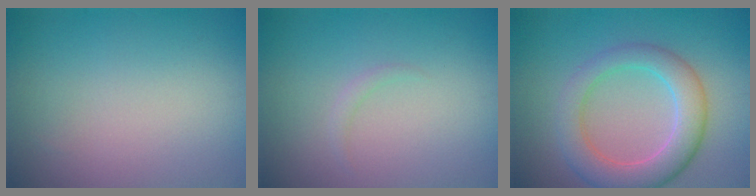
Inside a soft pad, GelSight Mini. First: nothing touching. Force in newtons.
{"total": 0.7, "press": 0.7, "slide": 0.1}
{"total": 5.6, "press": 5.5, "slide": 0.4}